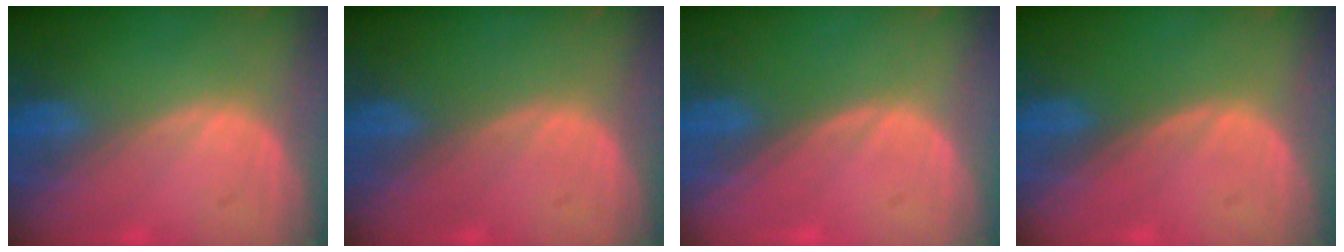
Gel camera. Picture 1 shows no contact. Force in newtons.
{"total": 0.0}
{"total": 0.0}
{"total": 0.0}